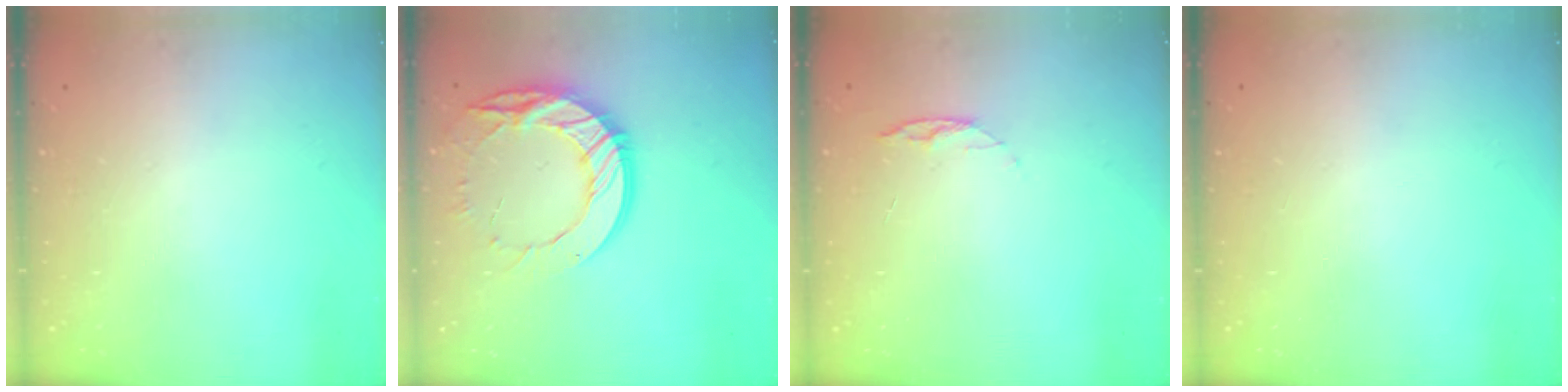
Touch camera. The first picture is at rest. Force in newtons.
{"total": 17.2, "press": 17.1, "slide": 1.3}
{"total": 4.9, "press": 4.8, "slide": 0.5}
{"total": 0.0}